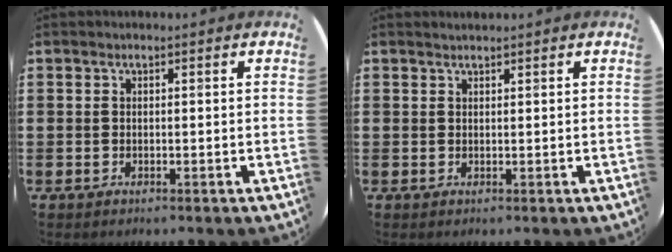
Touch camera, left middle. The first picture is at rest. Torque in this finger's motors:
{"motor_torque": [0.25, -0.28, -0.03, -0.01]}